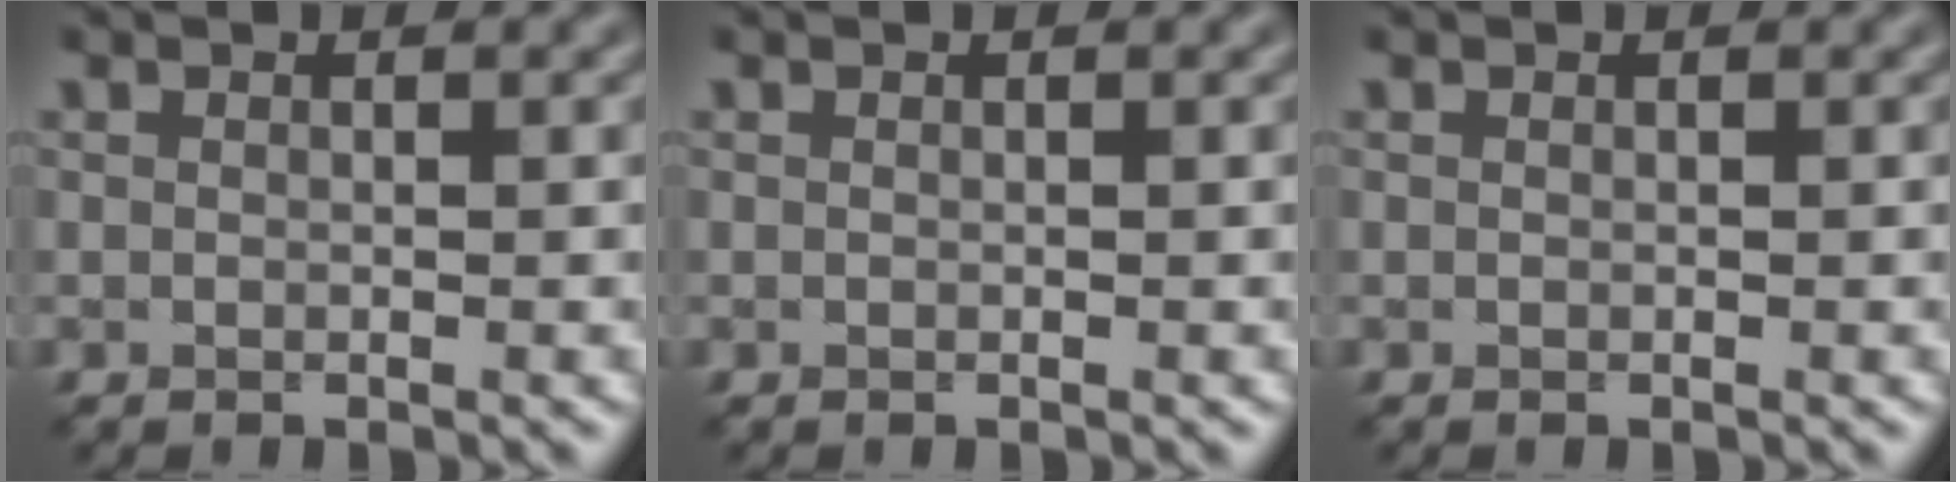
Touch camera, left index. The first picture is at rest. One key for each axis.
{"total": 0.0}
{"total": 0.0}